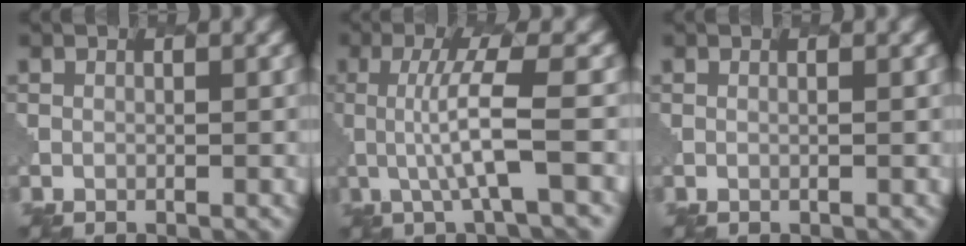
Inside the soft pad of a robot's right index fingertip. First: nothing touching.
{"total": 5.0, "force": [-0.1, 0.8, 5.0], "torque": [-0.092, 0.003, -0.004]}
{"total": 0.6, "force": [0.3, 0.2, 0.4], "torque": [-0.004, -0.001, -0.003]}